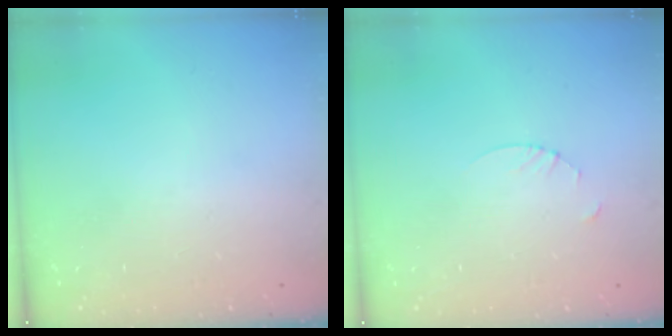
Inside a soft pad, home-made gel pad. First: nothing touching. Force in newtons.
{"total": 2.7, "press": 2.7, "slide": 0.3}